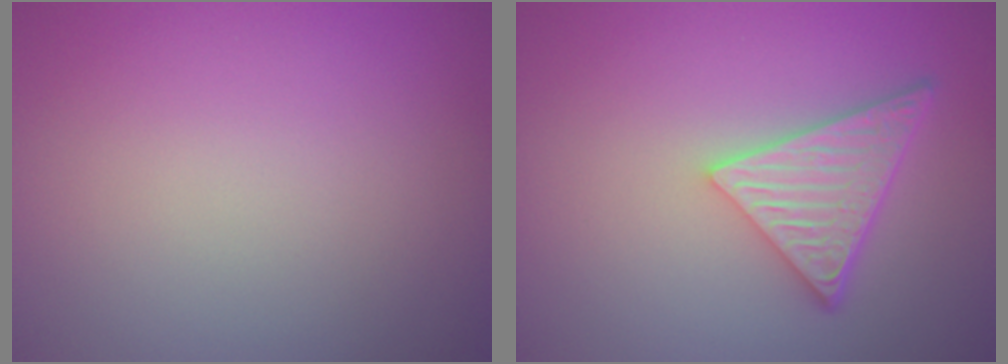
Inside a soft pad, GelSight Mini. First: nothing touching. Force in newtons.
{"total": 5.1, "press": 3.8, "slide": 3.4}